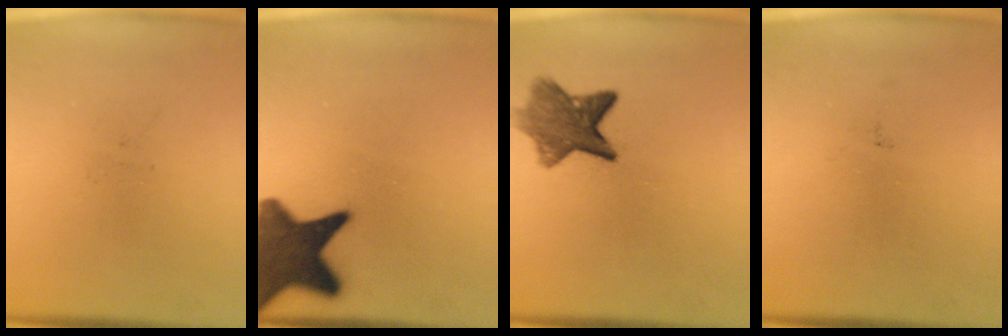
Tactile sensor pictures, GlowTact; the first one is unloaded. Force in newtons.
{"total": 14.4}
{"total": 7.2}
{"total": 0.0}